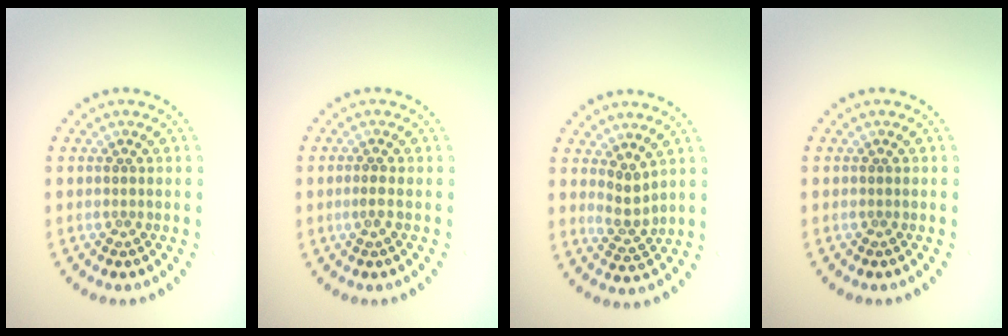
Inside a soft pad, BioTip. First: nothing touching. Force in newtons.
{"total": 0.9, "press": 0.8, "slide": 0.5}
{"total": 2.0, "press": 1.5, "slide": 1.4}
{"total": 0.0}